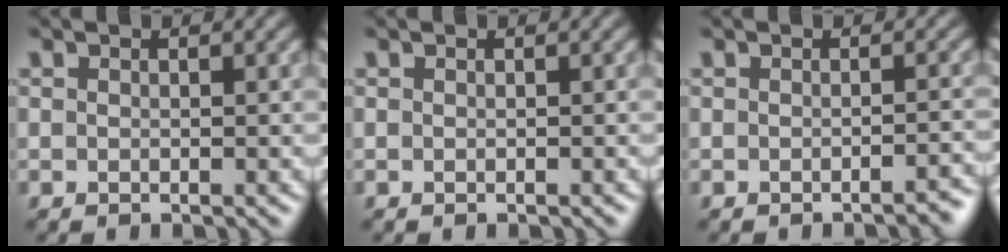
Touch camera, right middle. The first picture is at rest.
{"total": 0.0}
{"total": 1.2, "force": [-1.0, 0.2, 0.6], "torque": [-0.011, 0.004, -0.011]}